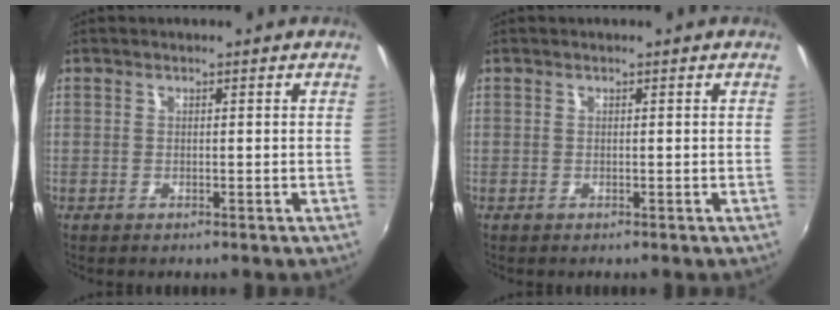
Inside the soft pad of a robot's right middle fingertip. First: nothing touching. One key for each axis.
{"total": 0.0}